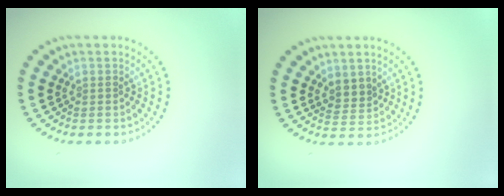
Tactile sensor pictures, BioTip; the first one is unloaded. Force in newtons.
{"total": 1.9, "press": 1.5, "slide": 1.2}